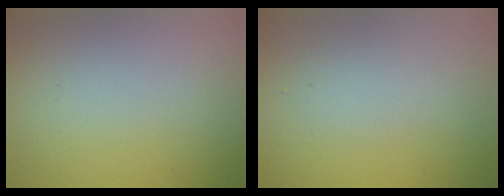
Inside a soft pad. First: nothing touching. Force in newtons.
{"total": 1.3, "press": 1.3, "slide": 0.1}